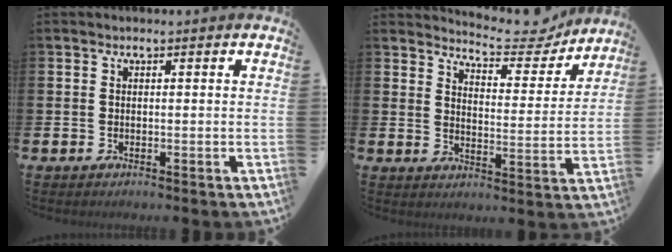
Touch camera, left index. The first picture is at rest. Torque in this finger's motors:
{"motor_torque": [0.98, -1.15, 0.32, 0.05]}